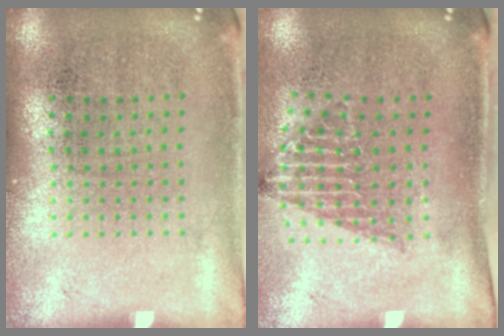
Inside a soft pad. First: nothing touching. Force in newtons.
{"total": 1.3, "press": 1.0, "slide": 0.9}